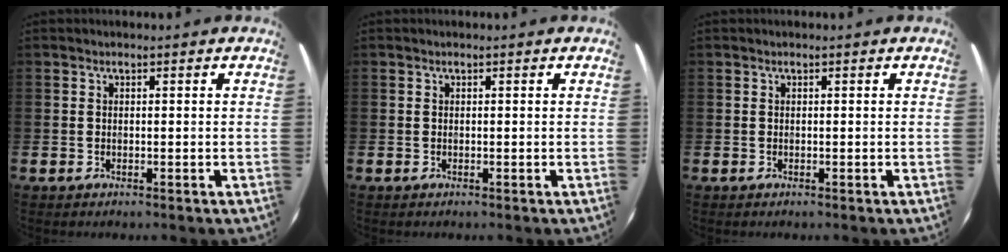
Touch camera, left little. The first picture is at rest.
{"total": 0.0}
{"total": 0.0}